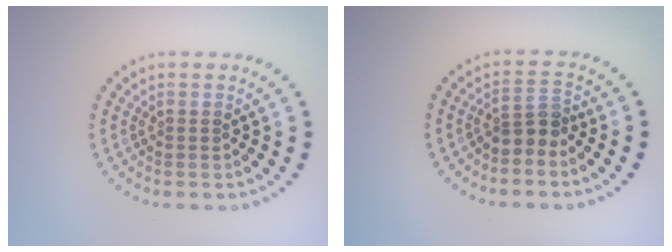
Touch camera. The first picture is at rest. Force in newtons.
{"total": 2.3, "press": 1.8, "slide": 1.5}